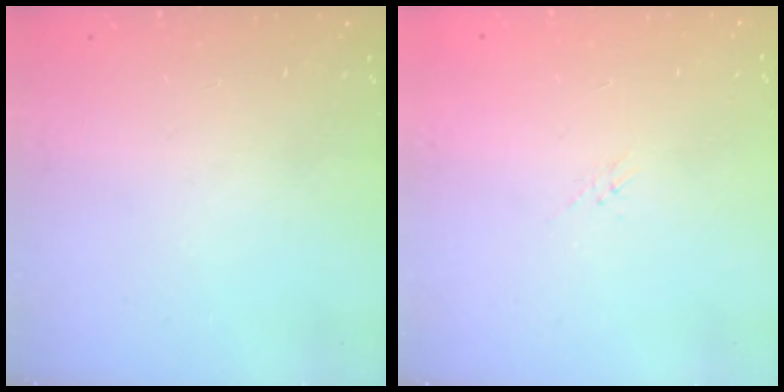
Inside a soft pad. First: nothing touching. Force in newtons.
{"total": 0.5, "press": 0.5, "slide": 0.2}